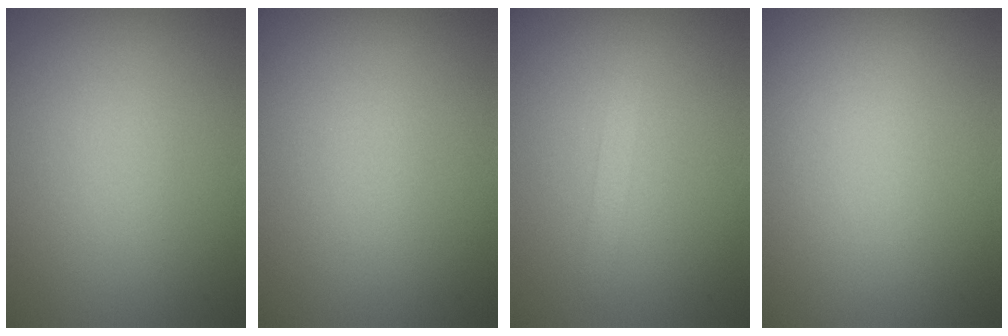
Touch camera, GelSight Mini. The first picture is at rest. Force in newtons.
{"total": 0.0}
{"total": 1.1, "press": 1.1, "slide": 0.0}
{"total": 0.0}